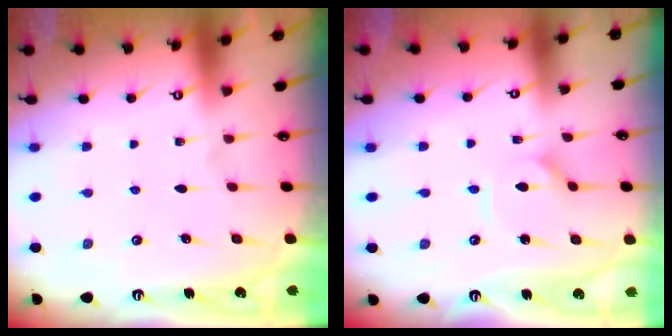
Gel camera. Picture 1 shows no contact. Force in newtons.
{"total": 3.1, "press": 3.1, "slide": 0.3}